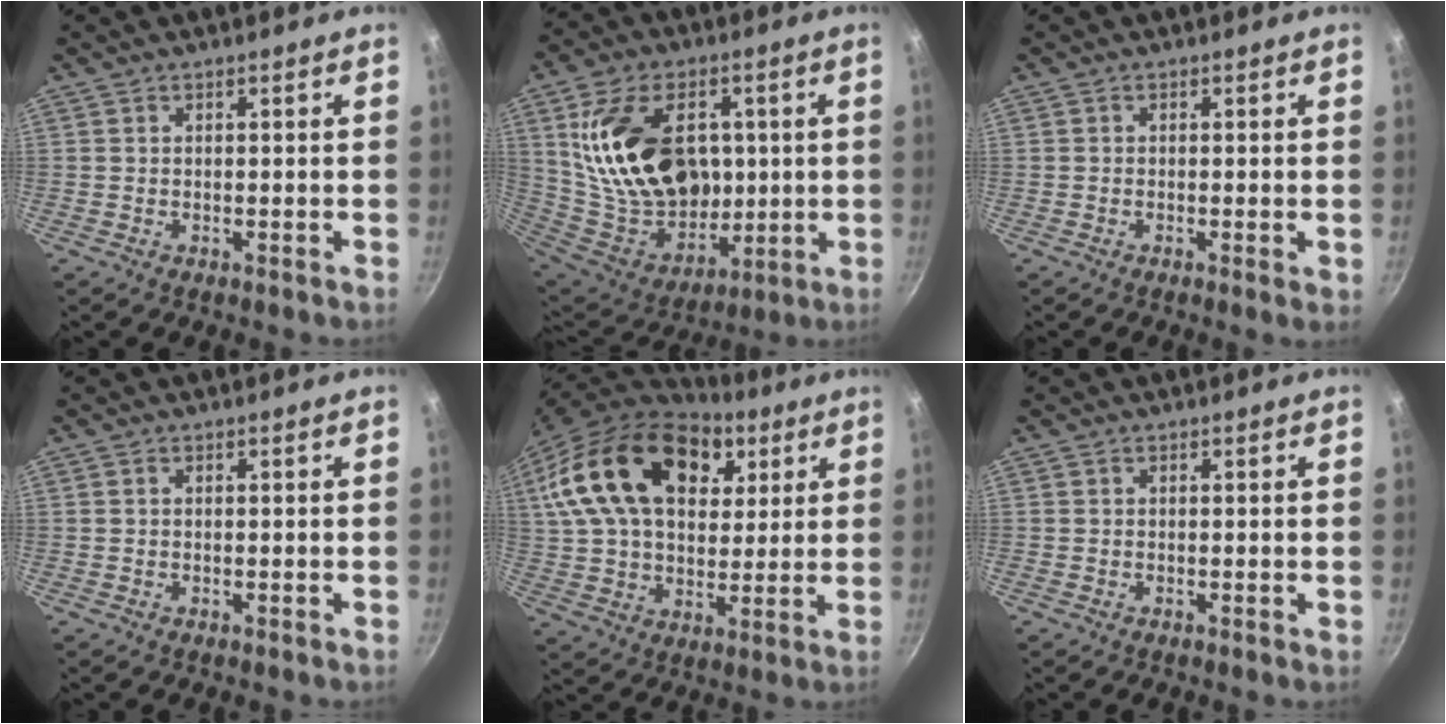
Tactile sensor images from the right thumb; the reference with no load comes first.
{"total": 24.7, "force": [5.0, 16.9, 17.3], "torque": [-0.274, -0.017, 0.108]}
{"total": 1.4, "force": [-0.3, 0.2, 1.3], "torque": [-0.020, -0.003, -0.007]}
{"total": 0.0}
{"total": 26.2, "force": [9.9, 16.6, 17.7], "torque": [-0.292, -0.001, 0.164]}
{"total": 0.0}